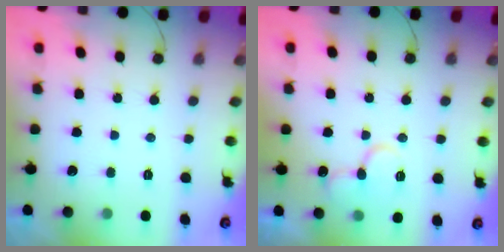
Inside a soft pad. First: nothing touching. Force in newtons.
{"total": 11.8, "press": 11.7, "slide": 1.4}